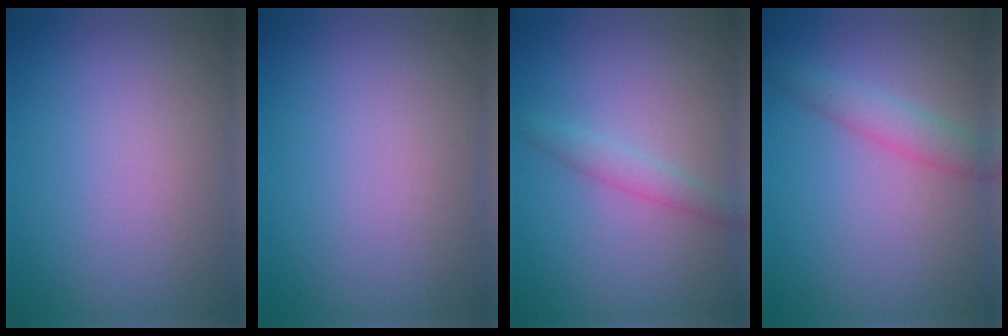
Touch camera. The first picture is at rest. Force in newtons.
{"total": 0.0}
{"total": 1.9, "press": 1.9, "slide": 0.1}
{"total": 2.5, "press": 2.5, "slide": 0.1}